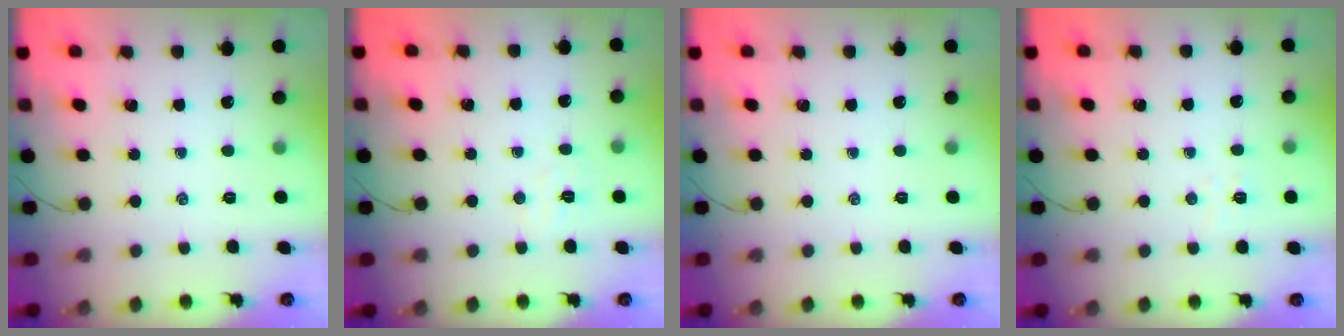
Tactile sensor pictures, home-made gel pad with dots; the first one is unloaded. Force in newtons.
{"total": 3.2, "press": 3.1, "slide": 0.8}
{"total": 0.0}
{"total": 3.7, "press": 3.7, "slide": 0.8}